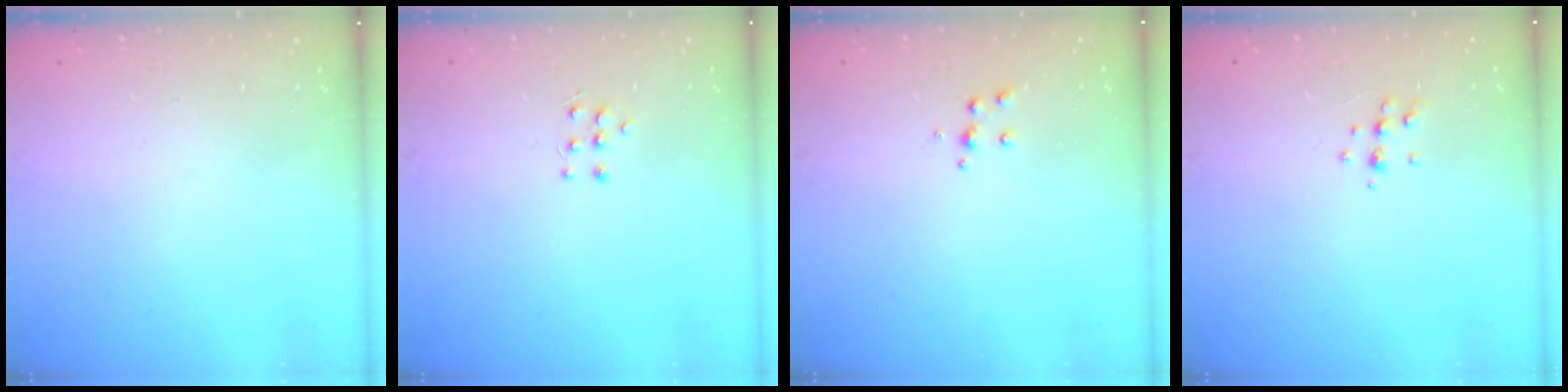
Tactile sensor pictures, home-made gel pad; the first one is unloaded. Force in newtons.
{"total": 4.8, "press": 4.7, "slide": 0.8}
{"total": 4.3, "press": 4.3, "slide": 0.4}
{"total": 4.9, "press": 4.8, "slide": 1.1}